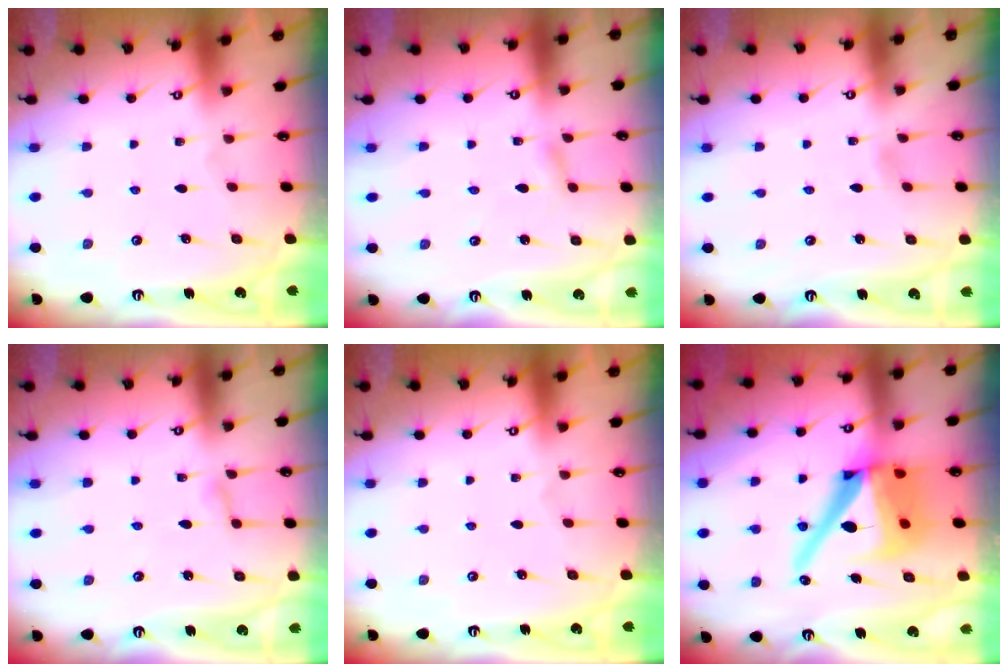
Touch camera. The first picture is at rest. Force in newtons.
{"total": 1.5, "press": 1.5, "slide": 0.2}
{"total": 2.1, "press": 2.1, "slide": 0.3}
{"total": 2.8, "press": 2.8, "slide": 0.3}
{"total": 0.0}
{"total": 20.2, "press": 20.1, "slide": 2.1}